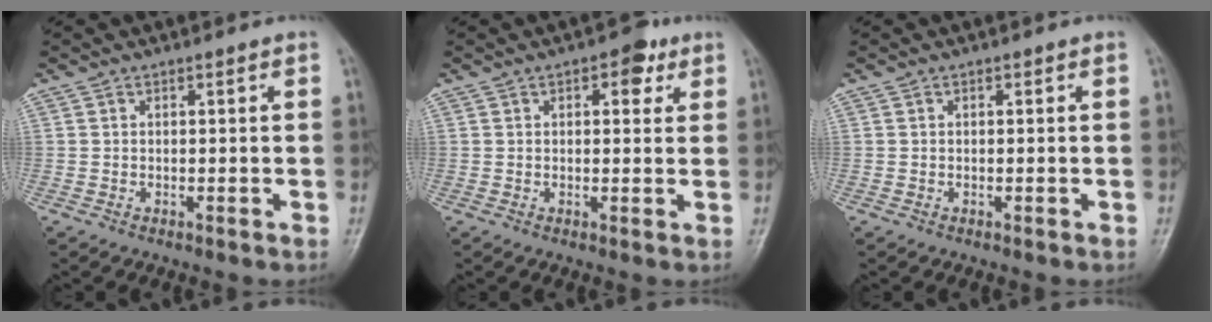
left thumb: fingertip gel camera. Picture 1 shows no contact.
{"total": 4.5, "force": [2.2, 2.5, 3.1], "torque": [-0.018, -0.002, 0.020]}
{"total": 0.0}